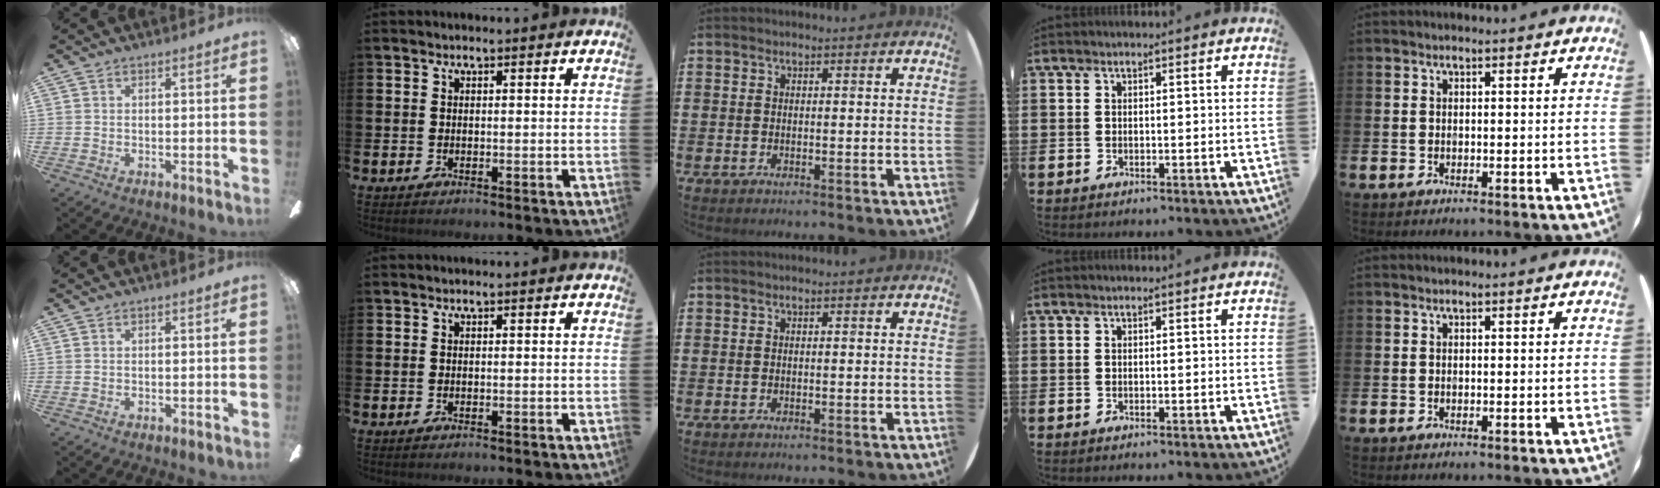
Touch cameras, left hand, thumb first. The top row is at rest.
{}